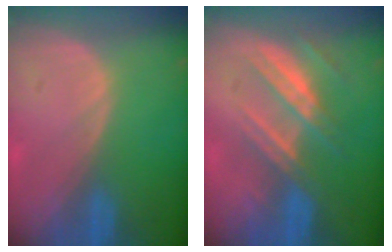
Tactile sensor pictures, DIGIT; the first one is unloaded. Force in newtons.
{"total": 7.4, "press": 6.8, "slide": 3.0}